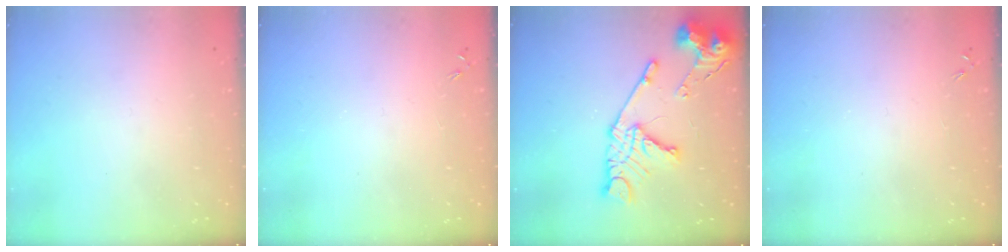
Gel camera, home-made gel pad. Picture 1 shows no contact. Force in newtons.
{"total": 0.0}
{"total": 16.2, "press": 16.1, "slide": 1.8}
{"total": 0.0}